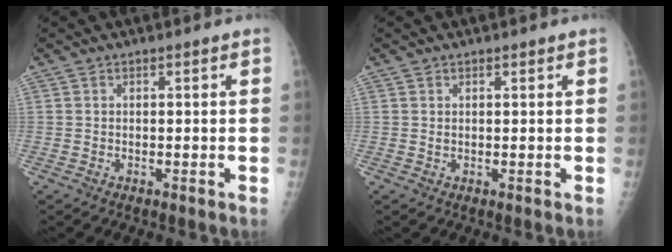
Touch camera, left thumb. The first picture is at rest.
{"total": 0.7, "force": [0.5, 0.4, 0.3], "torque": [0.000, -0.003, 0.007]}